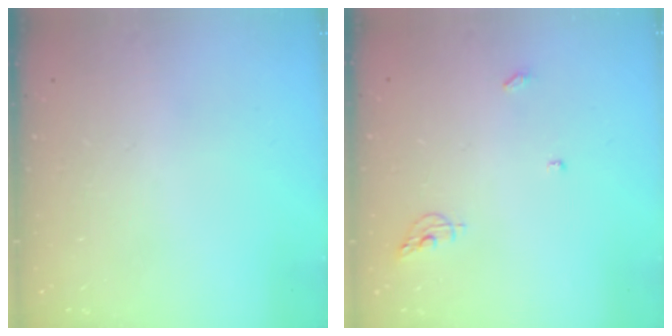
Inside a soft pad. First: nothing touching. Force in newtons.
{"total": 5.9, "press": 5.9, "slide": 0.2}